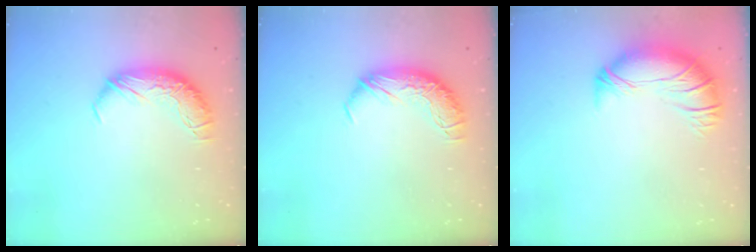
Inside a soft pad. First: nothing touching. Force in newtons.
{"total": 0.0}
{"total": 2.8, "press": 0.9, "slide": 2.6}